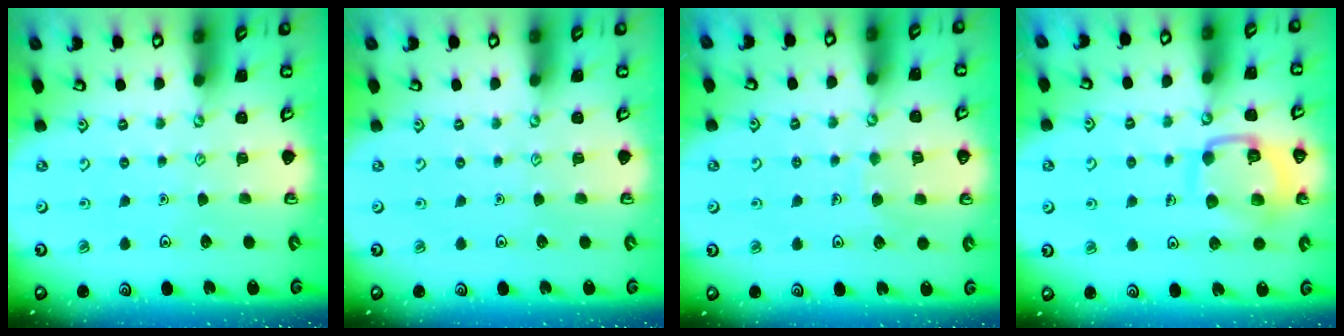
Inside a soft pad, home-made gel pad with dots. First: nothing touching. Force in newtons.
{"total": 0.0}
{"total": 5.5, "press": 5.5, "slide": 0.5}
{"total": 11.9, "press": 11.8, "slide": 1.0}